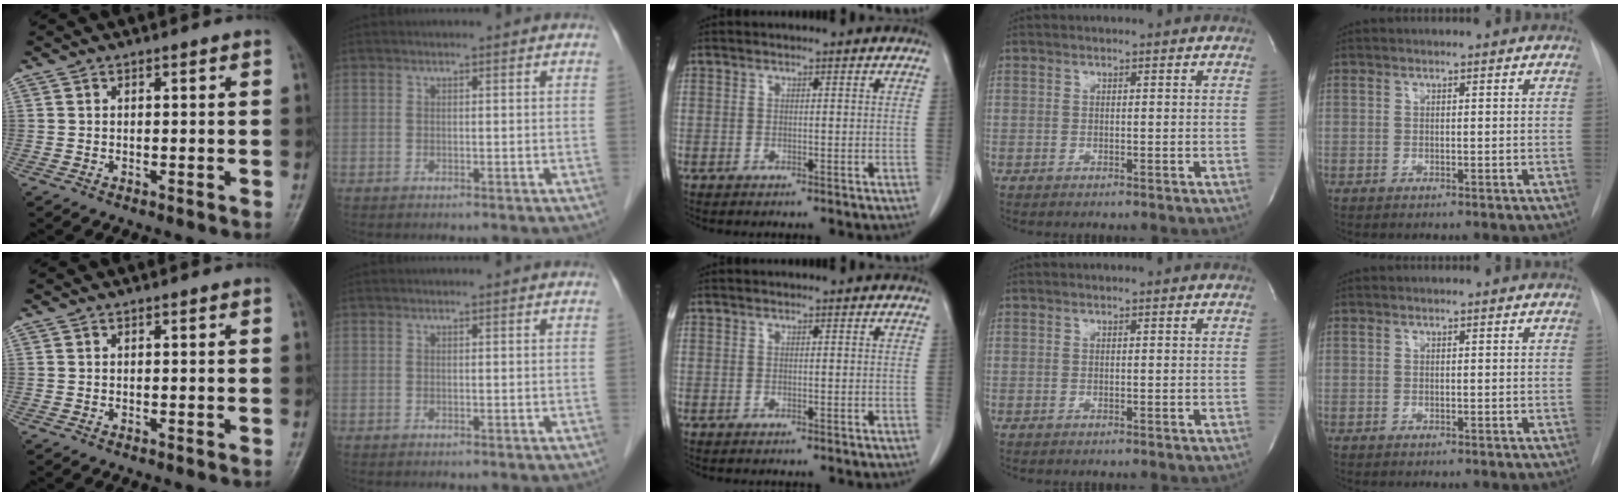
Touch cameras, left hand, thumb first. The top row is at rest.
{}